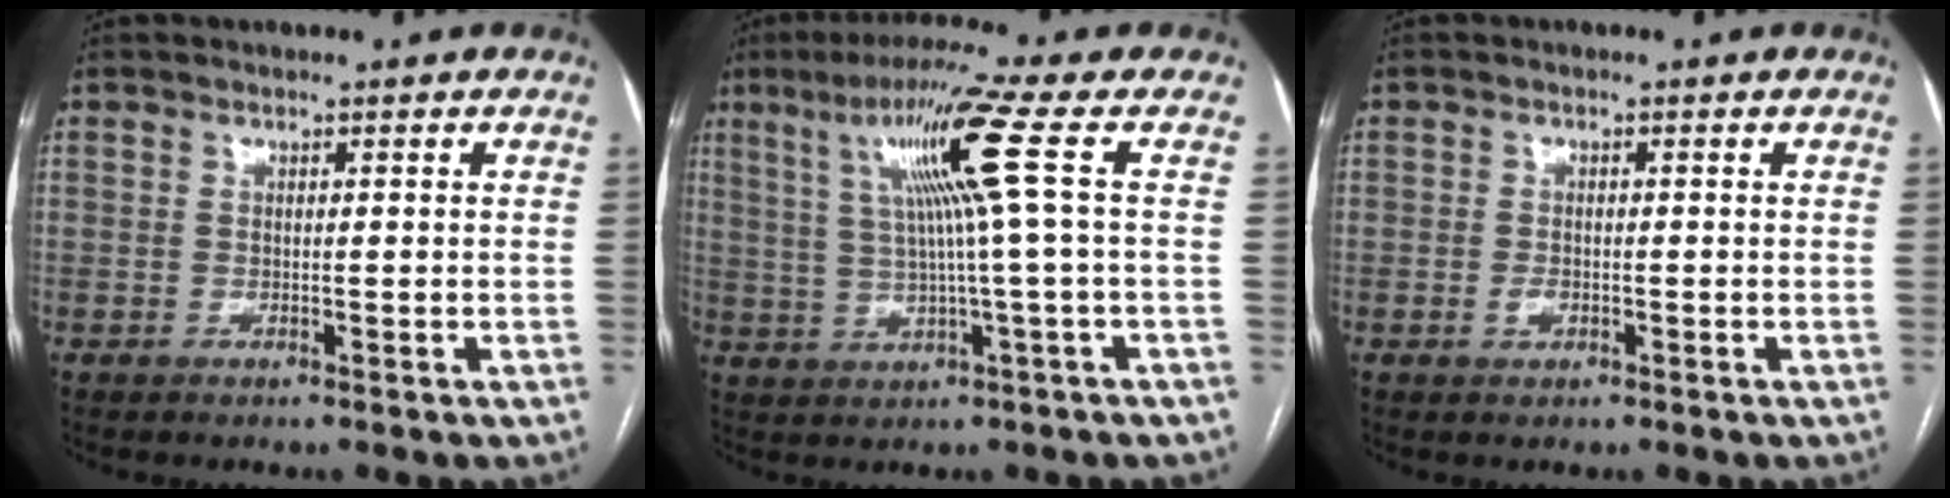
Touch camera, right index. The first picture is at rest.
{"total": 10.8, "force": [3.2, -2.4, 10.0], "torque": [-0.173, 0.020, 0.066]}
{"total": 1.4, "force": [-0.5, 1.0, 0.9], "torque": [-0.016, 0.002, -0.005]}